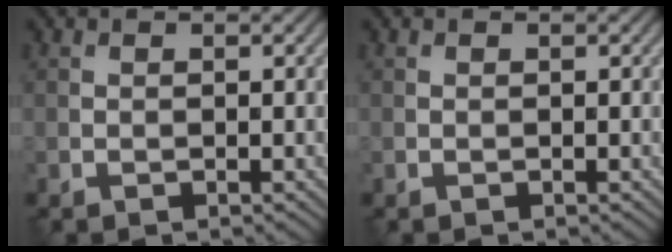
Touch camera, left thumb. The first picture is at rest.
{"total": 0.0}